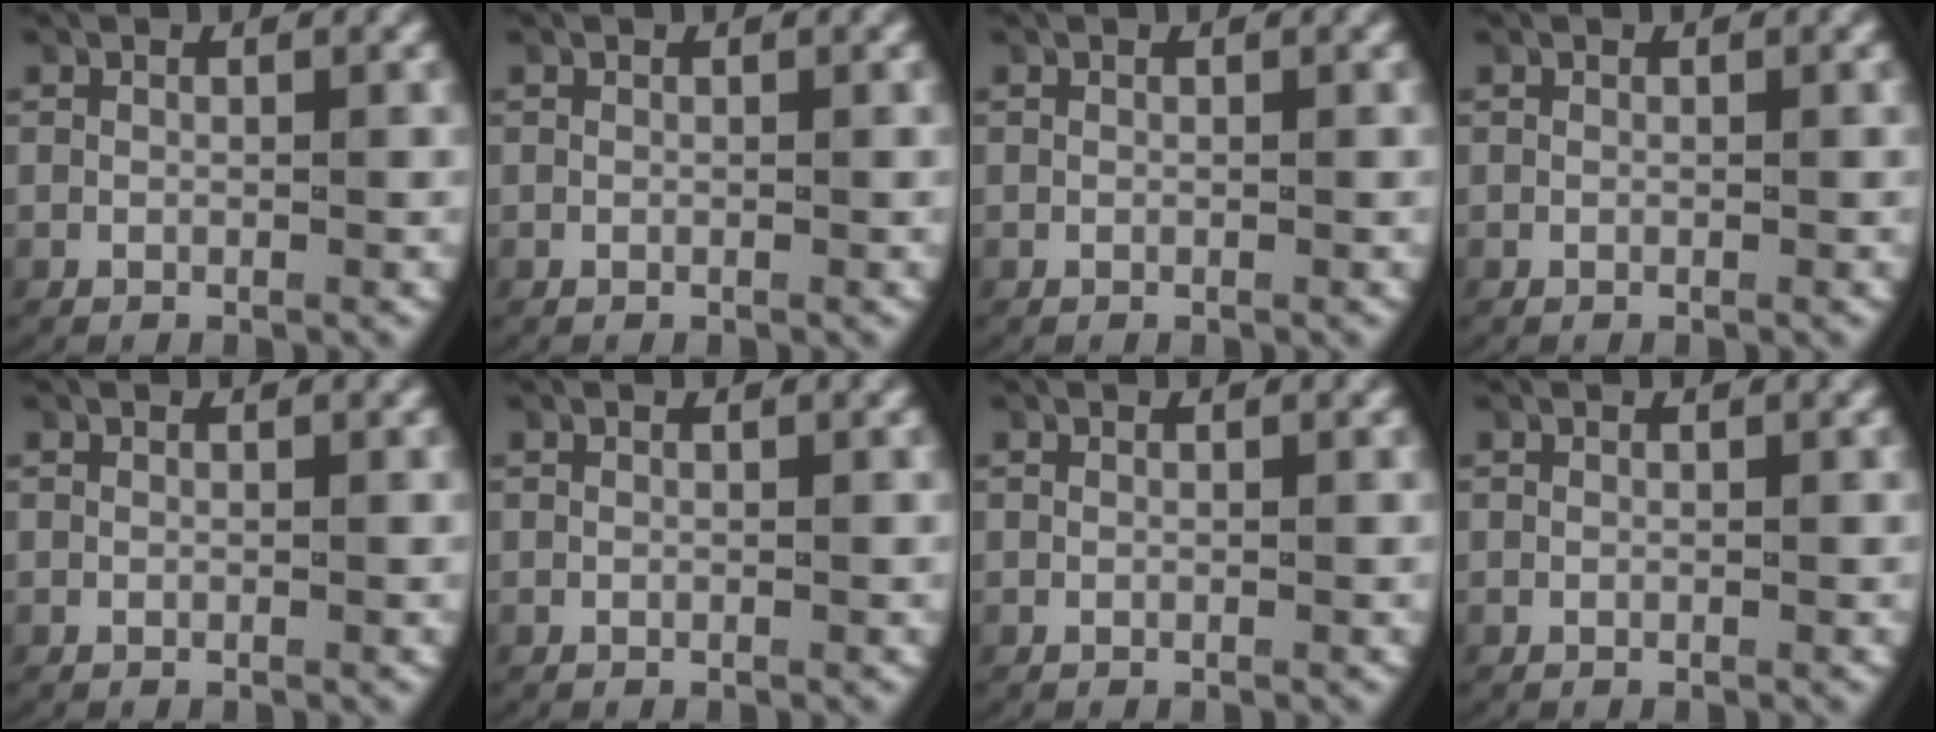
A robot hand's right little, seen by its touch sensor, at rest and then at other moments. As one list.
[{"total": 0.0}, {"total": 0.0}, {"total": 0.0}, {"total": 0.0}, {"total": 0.0}, {"total": 0.0}, {"total": 0.0}]